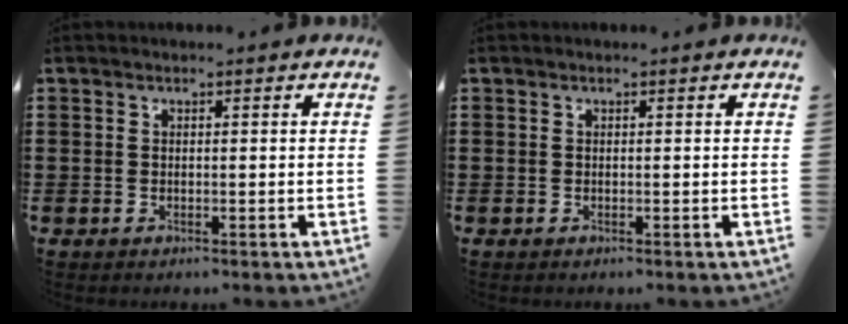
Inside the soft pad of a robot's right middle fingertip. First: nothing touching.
{"total": 0.0}